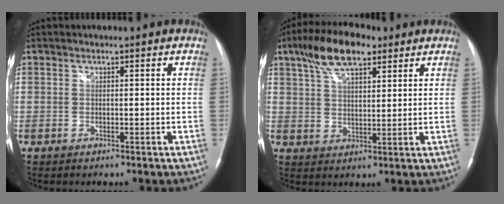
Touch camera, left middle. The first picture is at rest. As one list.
[{"total": 10.4, "force": [6.6, 3.8, 7.2], "torque": [-0.137, 0.022, 0.119]}]